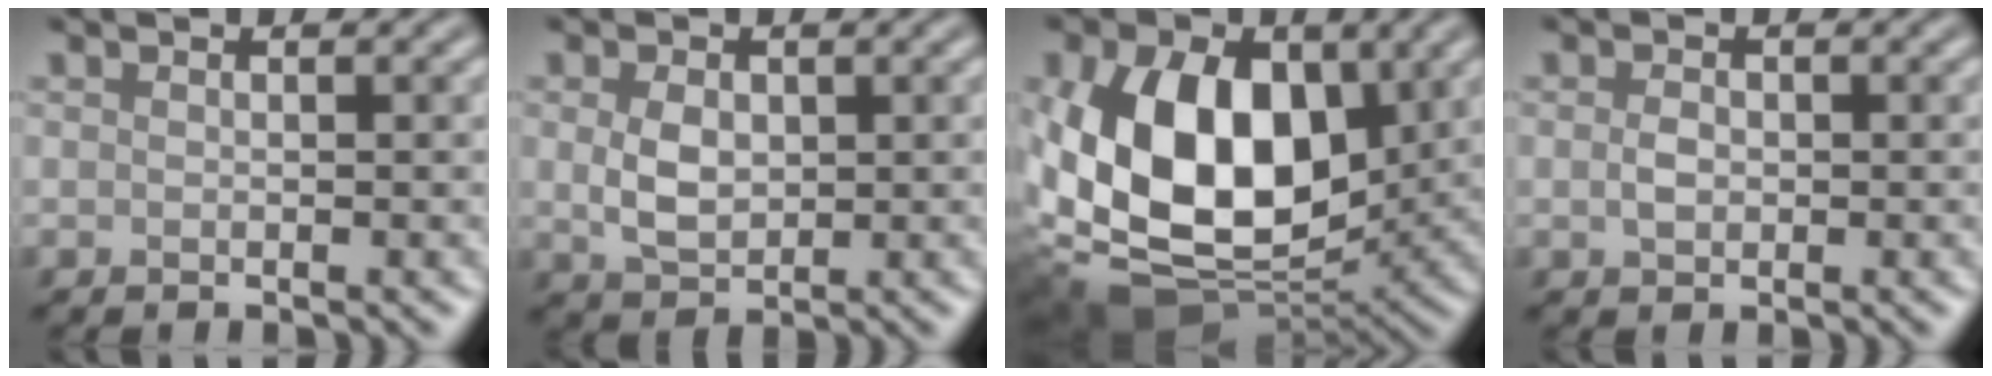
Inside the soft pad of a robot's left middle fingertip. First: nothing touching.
{"total": 3.0, "force": [0.4, 2.1, 2.1], "torque": [-0.049, 0.000, 0.011]}
{"total": 13.4, "force": [1.3, 8.9, 9.9], "torque": [-0.195, -0.010, 0.016]}
{"total": 1.5, "force": [0.0, 1.1, 1.0], "torque": [-0.021, -0.001, -0.002]}